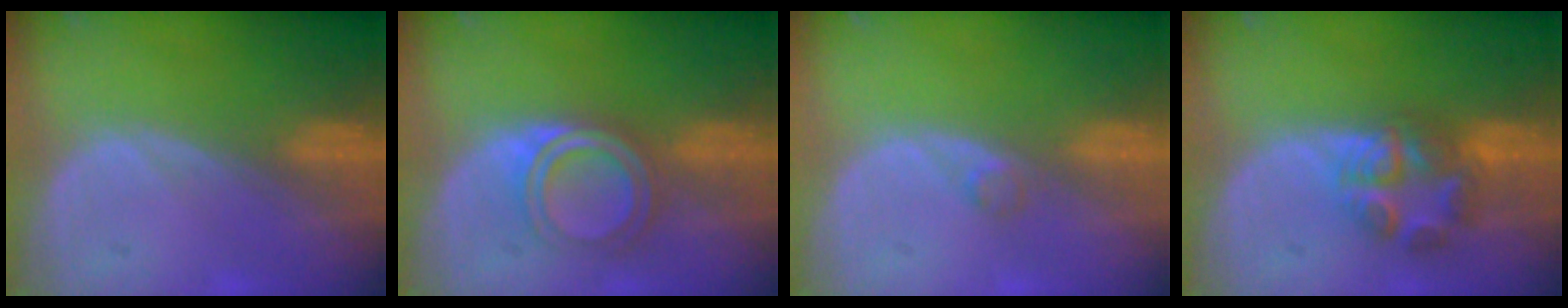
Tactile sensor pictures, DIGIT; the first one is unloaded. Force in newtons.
{"total": 5.3, "press": 5.0, "slide": 1.8}
{"total": 1.2, "press": 1.2, "slide": 0.1}
{"total": 6.1, "press": 6.0, "slide": 1.2}